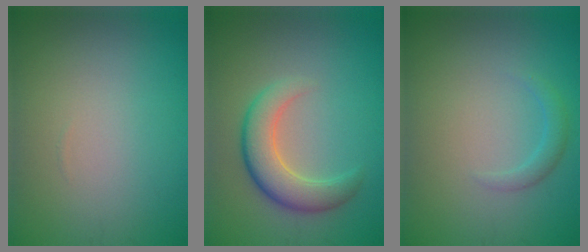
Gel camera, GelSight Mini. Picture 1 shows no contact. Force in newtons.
{"total": 4.8, "press": 4.8, "slide": 0.2}
{"total": 1.3, "press": 1.3, "slide": 0.2}